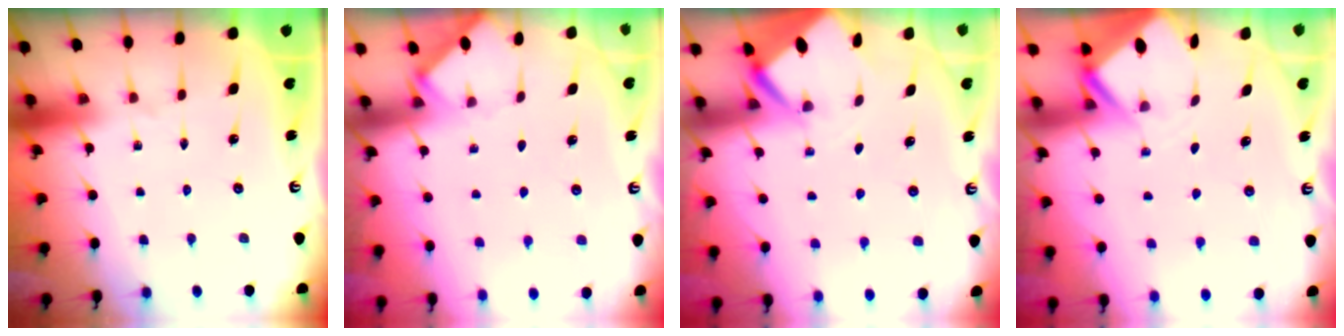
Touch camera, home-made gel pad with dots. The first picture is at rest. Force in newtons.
{"total": 3.2, "press": 3.1, "slide": 0.4}
{"total": 2.7, "press": 2.7, "slide": 0.2}
{"total": 3.1, "press": 3.1, "slide": 0.3}